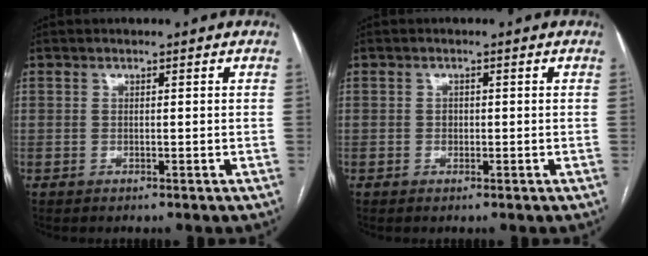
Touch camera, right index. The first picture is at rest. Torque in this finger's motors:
{"motor_torque": [0.51, 0.18, 0.01, 0.02]}